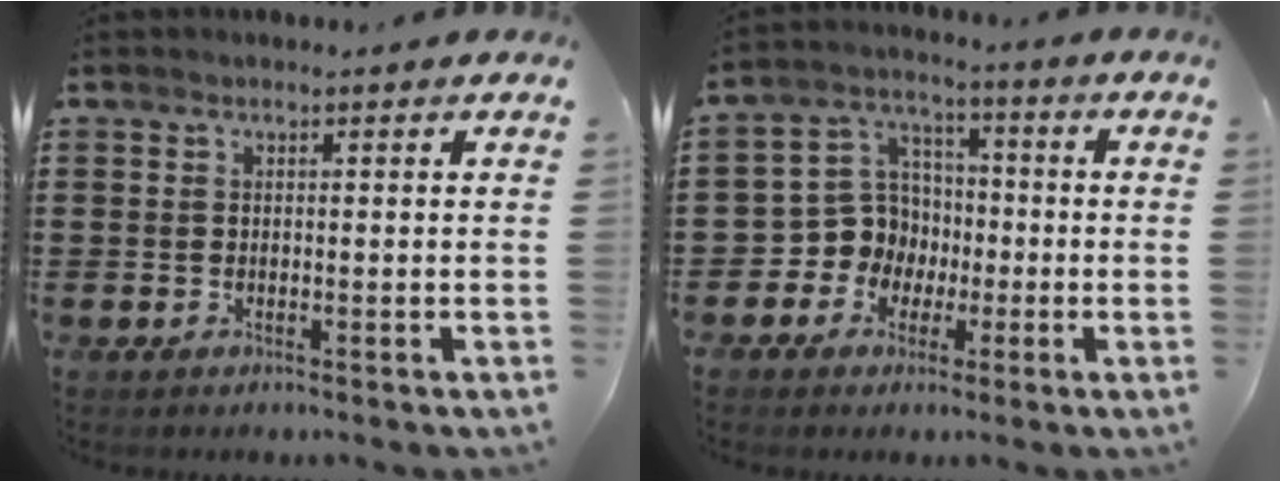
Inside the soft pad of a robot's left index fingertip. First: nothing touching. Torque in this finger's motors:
{"motor_torque": [0.39, 0.19, 0.15, 0.01]}